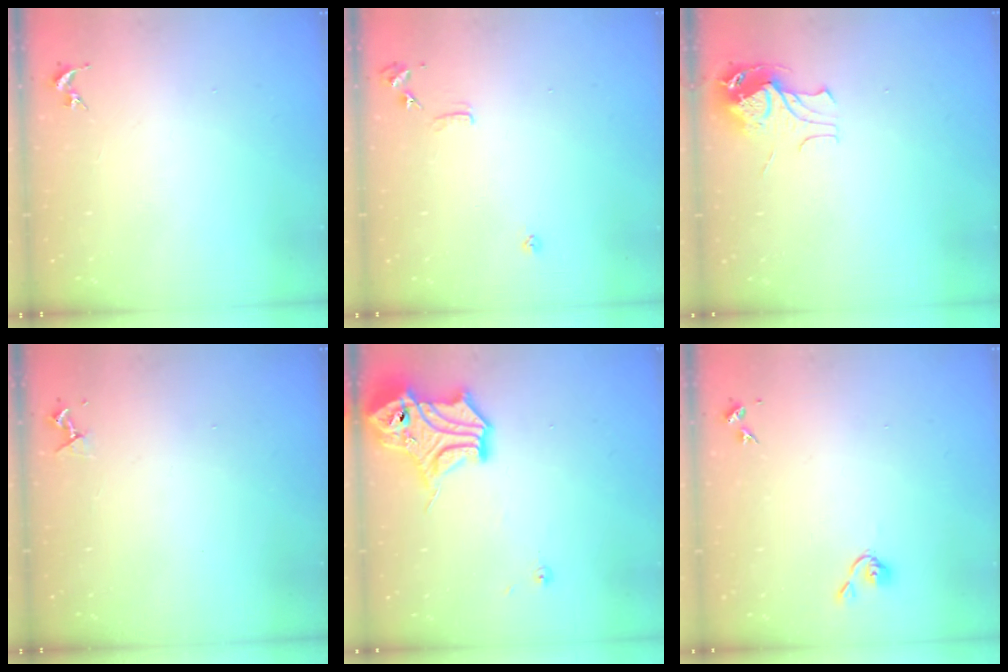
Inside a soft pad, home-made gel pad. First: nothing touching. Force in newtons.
{"total": 7.4, "press": 7.4, "slide": 0.7}
{"total": 9.5, "press": 9.5, "slide": 1.1}
{"total": 3.8, "press": 3.7, "slide": 0.6}
{"total": 15.5, "press": 15.4, "slide": 1.8}
{"total": 3.7, "press": 3.6, "slide": 0.6}